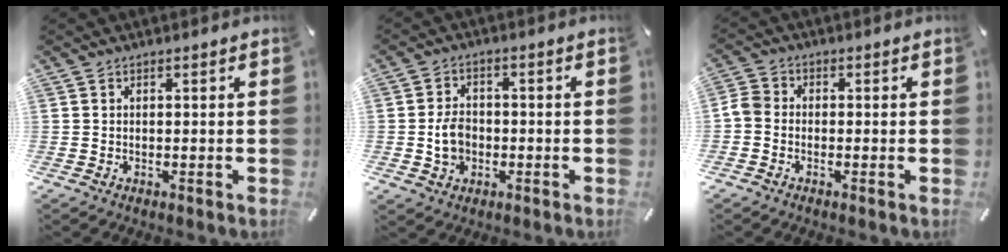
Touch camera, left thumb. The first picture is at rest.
{"total": 6.1, "force": [-1.0, 5.0, 3.5], "torque": [-0.062, -0.003, -0.020]}
{"total": 3.1, "force": [-1.4, 2.4, 1.4], "torque": [-0.032, 0.009, -0.027]}